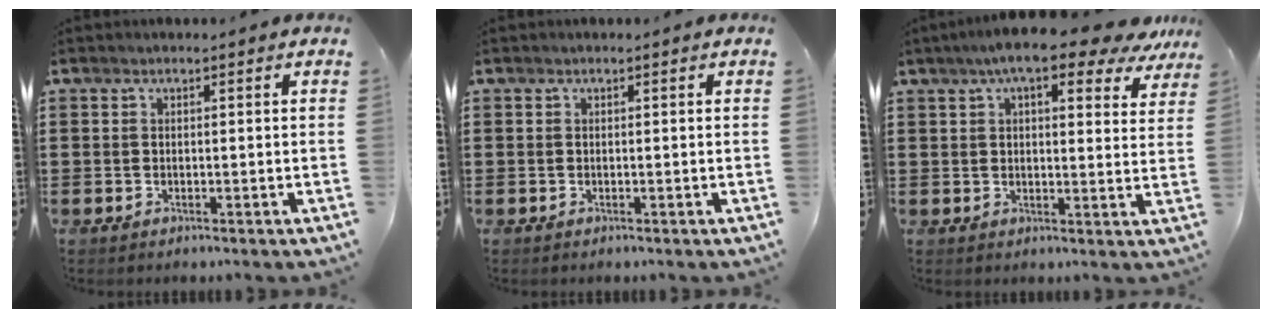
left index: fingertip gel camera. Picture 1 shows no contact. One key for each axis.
{"total": 0.0}
{"total": 8.7, "fx": 6.5, "fy": 2.1, "fz": 5.4, "tx": -0.098, "ty": -0.015, "tz": 0.112}